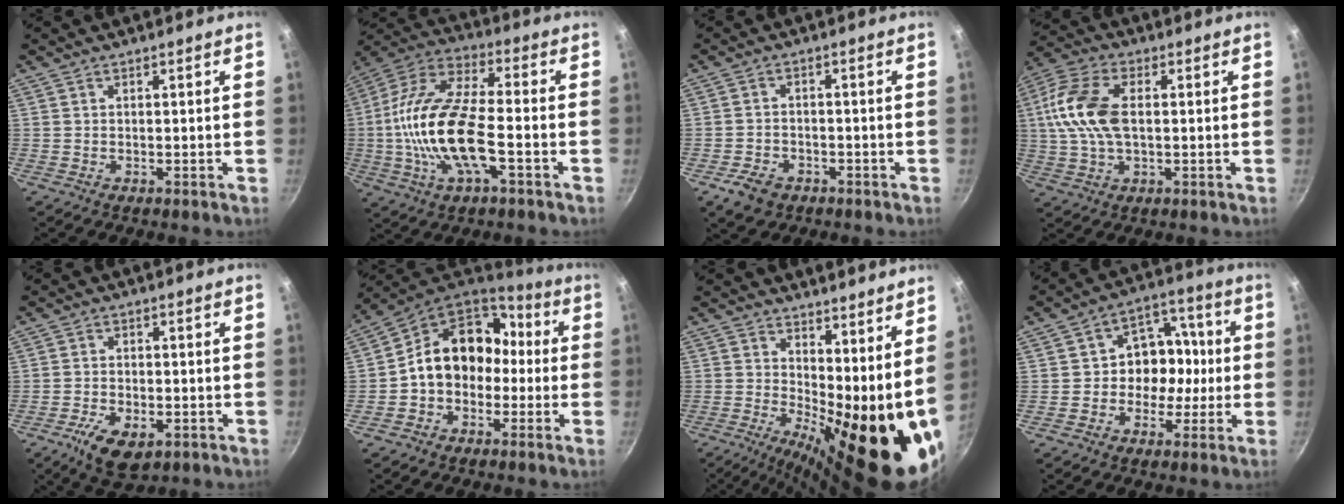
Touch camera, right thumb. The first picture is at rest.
{"total": 19.4, "force": [-3.9, 7.8, 17.3], "torque": [-0.339, 0.032, -0.092]}
{"total": 5.6, "force": [-3.1, 3.9, 2.5], "torque": [-0.045, 0.025, -0.047]}
{"total": 13.0, "force": [1.3, 7.3, 10.7], "torque": [-0.213, 0.019, 0.011]}
{"total": 8.8, "force": [-3.8, 4.7, 6.4], "torque": [-0.109, 0.007, -0.058]}
{"total": 14.8, "force": [-0.9, 12.1, 8.5], "torque": [-0.094, 0.059, -0.032]}
{"total": 20.6, "force": [2.6, 8.0, 18.8], "torque": [-0.227, -0.035, 0.049]}
{"total": 11.2, "force": [-0.9, 9.0, 6.5], "torque": [-0.037, 0.030, -0.026]}